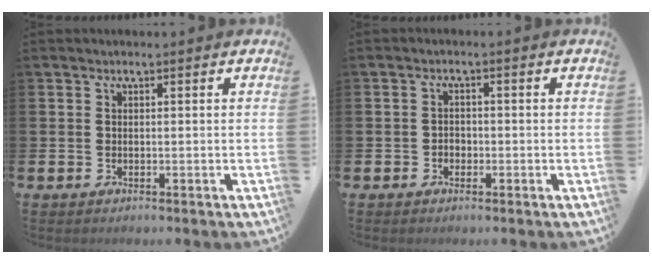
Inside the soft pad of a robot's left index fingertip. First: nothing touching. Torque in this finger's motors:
{"motor_torque": [0.18, 0.37, 0.06, 0.00]}